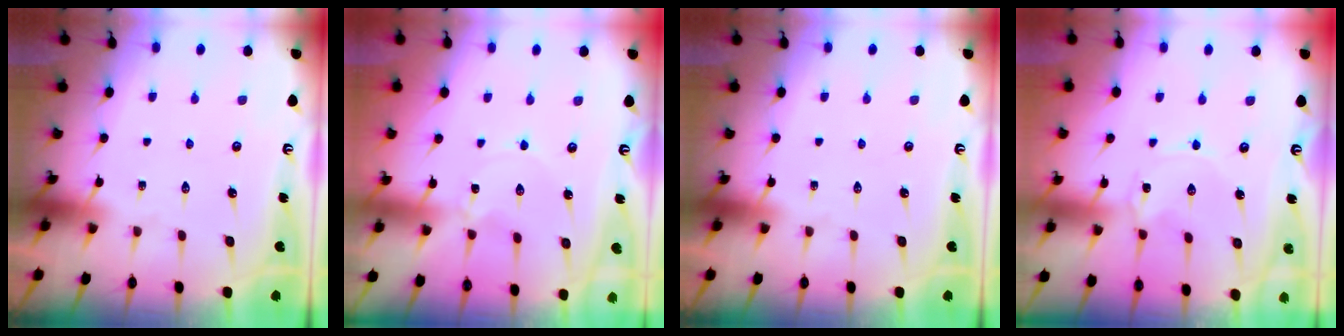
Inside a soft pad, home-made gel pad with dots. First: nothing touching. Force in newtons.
{"total": 0.9, "press": 0.9, "slide": 0.1}
{"total": 0.0}
{"total": 1.4, "press": 1.4, "slide": 0.2}